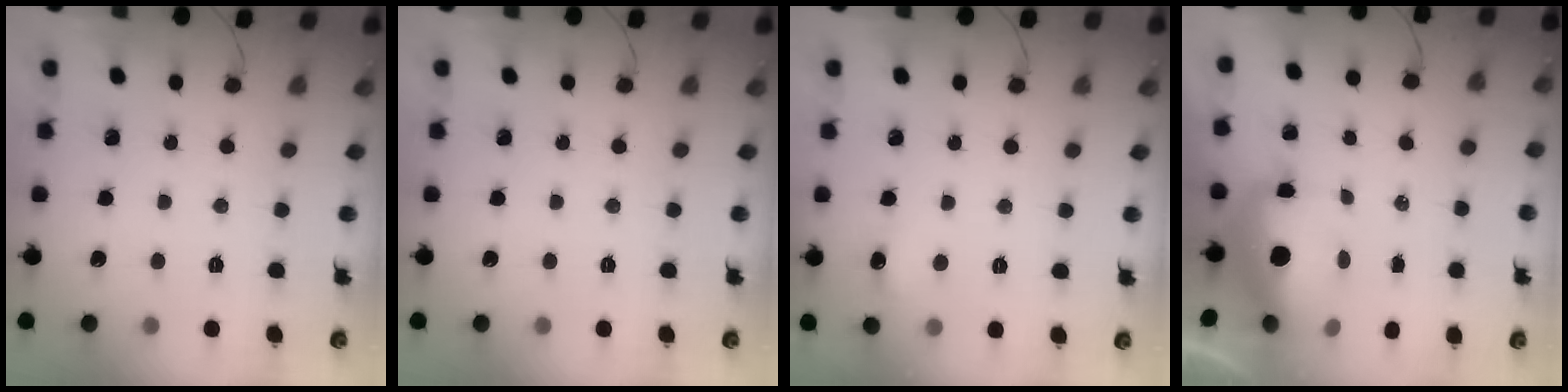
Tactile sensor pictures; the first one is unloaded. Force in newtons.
{"total": 0.0}
{"total": 9.1, "press": 5.0, "slide": 7.7}
{"total": 9.7, "press": 9.6, "slide": 1.9}